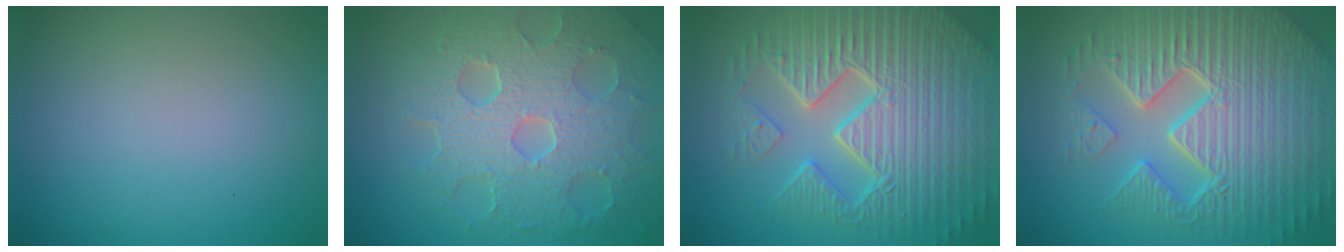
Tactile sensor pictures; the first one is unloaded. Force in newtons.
{"total": 8.9, "press": 6.0, "slide": 6.5}
{"total": 10.9, "press": 7.1, "slide": 8.3}
{"total": 11.1, "press": 7.2, "slide": 8.5}